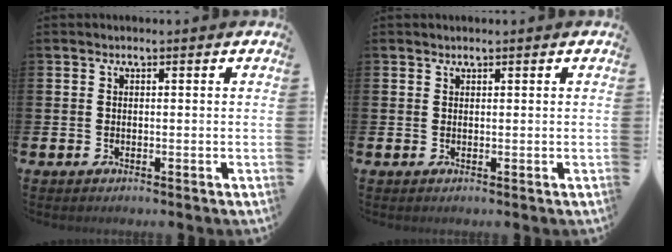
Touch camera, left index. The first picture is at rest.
{"total": 0.7, "force": [0.6, 0.2, 0.0], "torque": [0.013, -0.003, 0.009]}